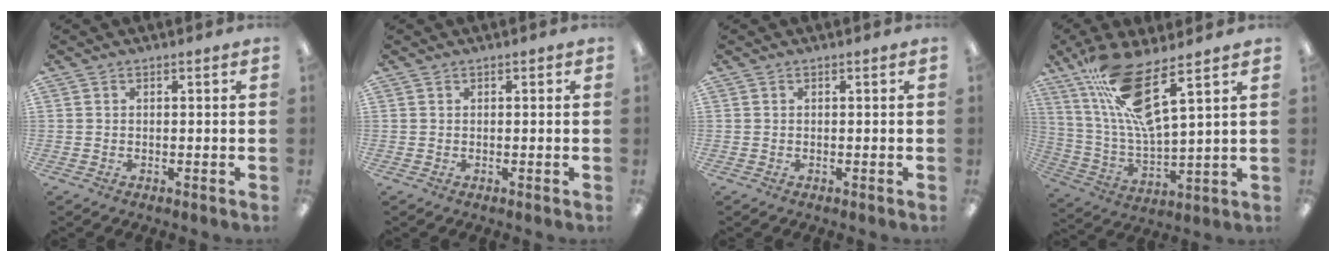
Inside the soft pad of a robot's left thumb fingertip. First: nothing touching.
{"total": 0.0}
{"total": 0.0}
{"total": 16.2, "force": [10.3, 3.3, 12.0], "torque": [-0.245, -0.049, 0.174]}